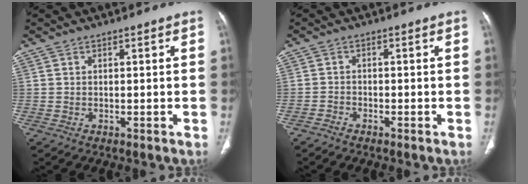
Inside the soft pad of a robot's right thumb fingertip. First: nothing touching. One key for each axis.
{"total": 1.3, "fx": -1.2, "fy": 0.5, "fz": 0.1, "tx": -0.009, "ty": 0.006, "tz": -0.025}